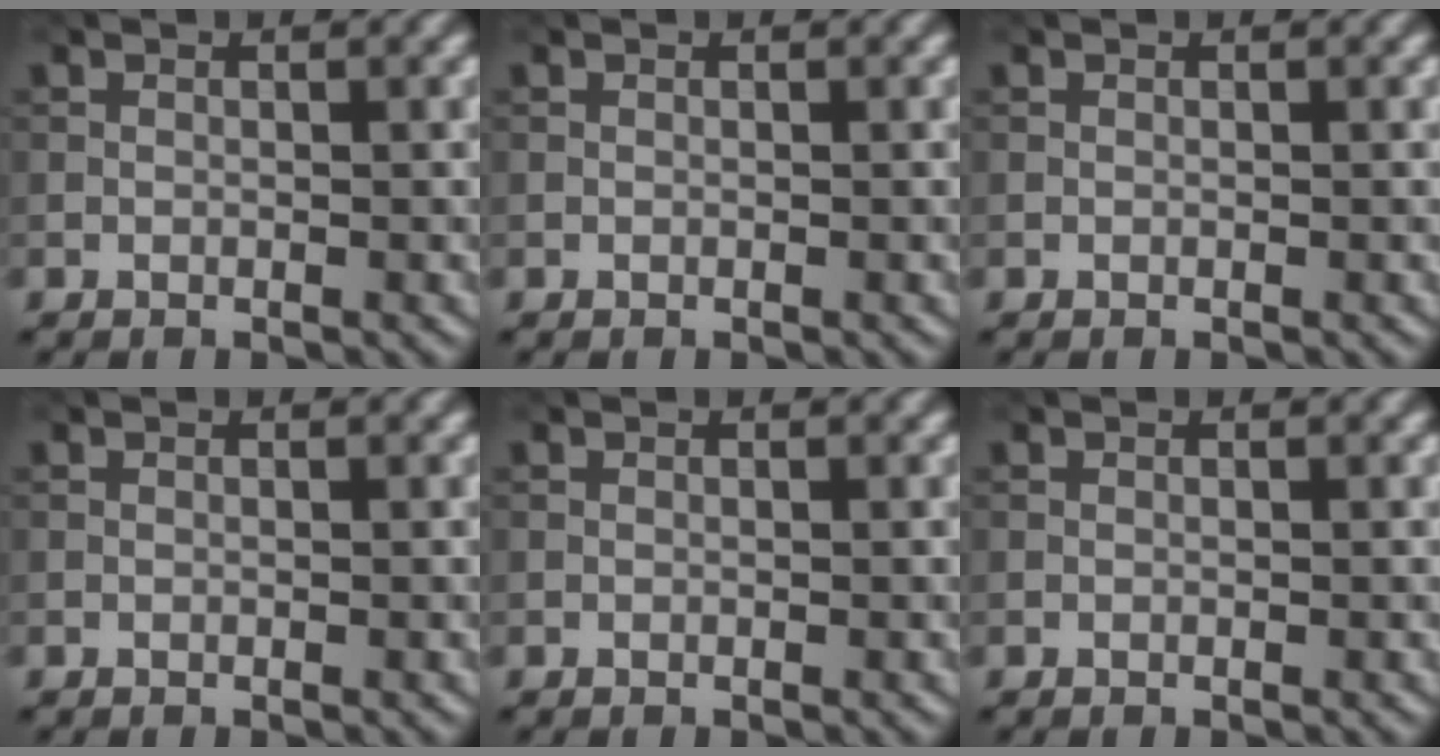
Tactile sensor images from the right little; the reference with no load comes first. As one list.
[{"total": 0.0}, {"total": 0.0}, {"total": 0.0}, {"total": 0.0}, {"total": 0.0}]